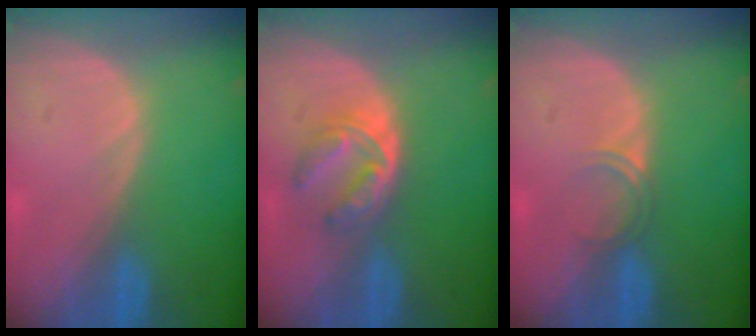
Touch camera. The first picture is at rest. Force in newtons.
{"total": 6.3, "press": 5.0, "slide": 3.8}
{"total": 1.8, "press": 1.5, "slide": 1.1}